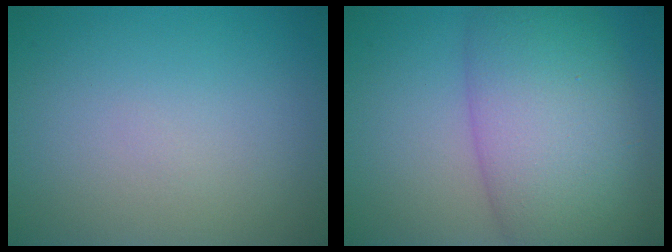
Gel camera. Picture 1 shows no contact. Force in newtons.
{"total": 10.6, "press": 10.6, "slide": 0.4}